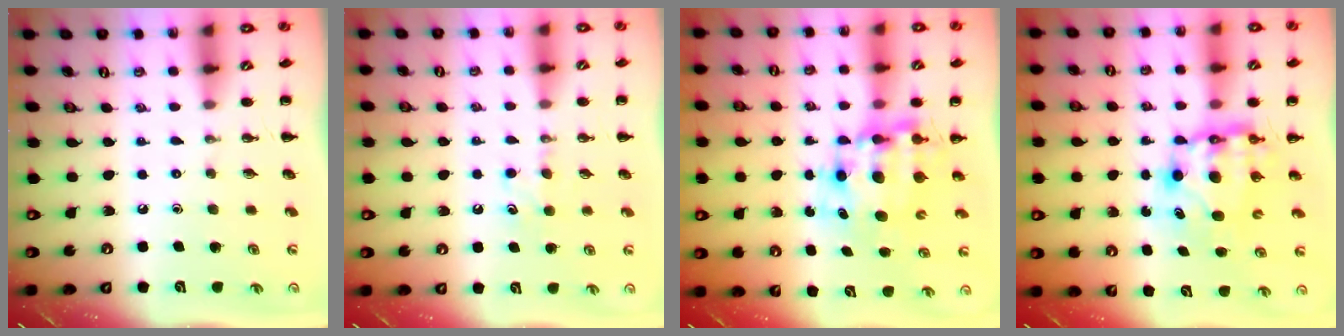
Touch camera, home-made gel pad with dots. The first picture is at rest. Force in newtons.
{"total": 5.7, "press": 5.5, "slide": 1.5}
{"total": 9.4, "press": 9.0, "slide": 2.6}
{"total": 7.3, "press": 7.0, "slide": 2.1}